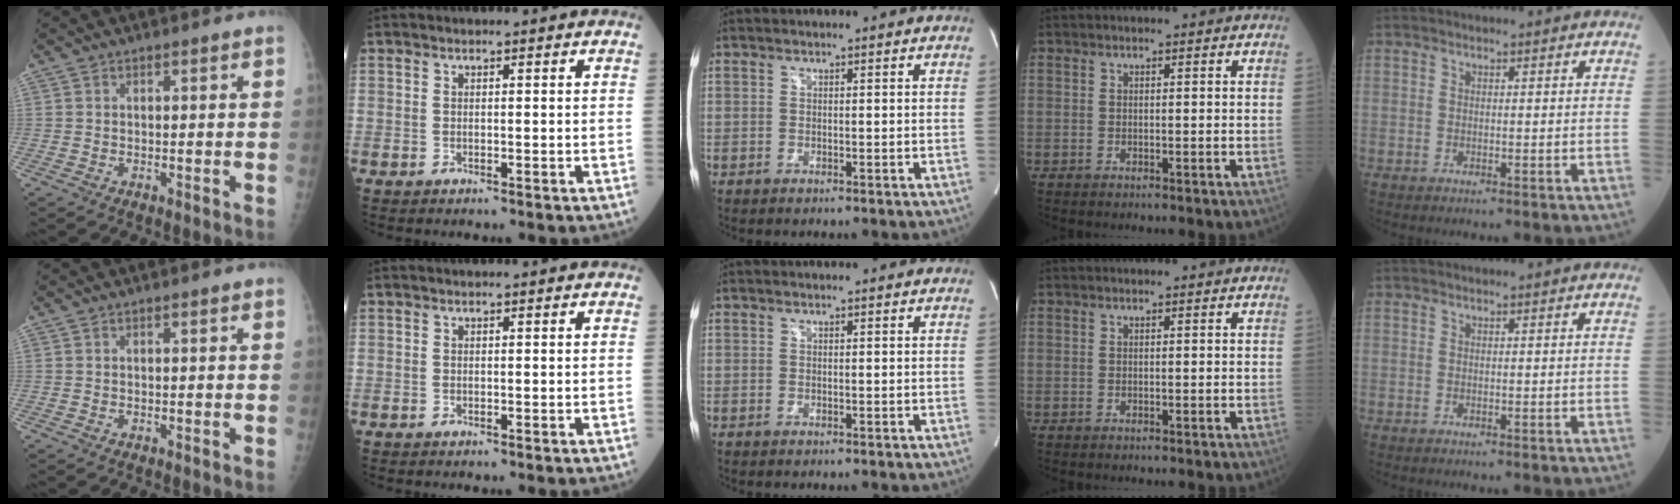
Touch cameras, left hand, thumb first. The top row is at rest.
{}